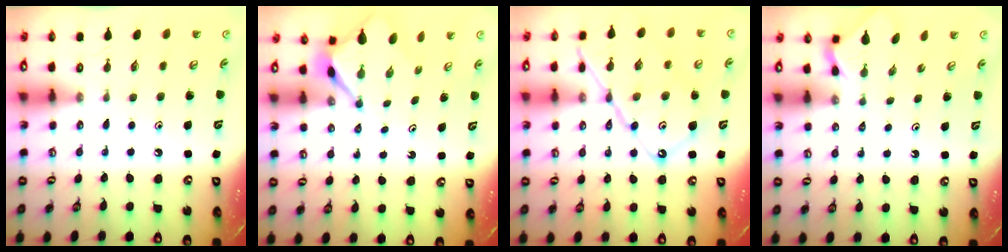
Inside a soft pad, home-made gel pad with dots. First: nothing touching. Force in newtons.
{"total": 3.1, "press": 3.1, "slide": 0.2}
{"total": 15.3, "press": 15.2, "slide": 1.7}
{"total": 1.9, "press": 1.9, "slide": 0.3}